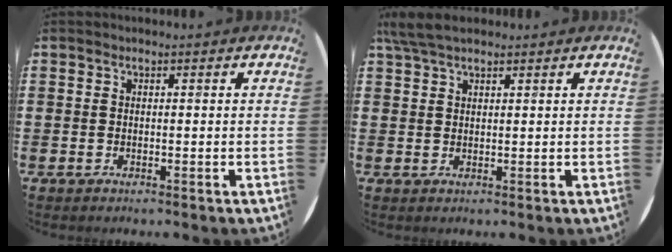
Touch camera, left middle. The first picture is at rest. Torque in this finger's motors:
{"motor_torque": [0.70, -0.60, 0.10, 0.02]}